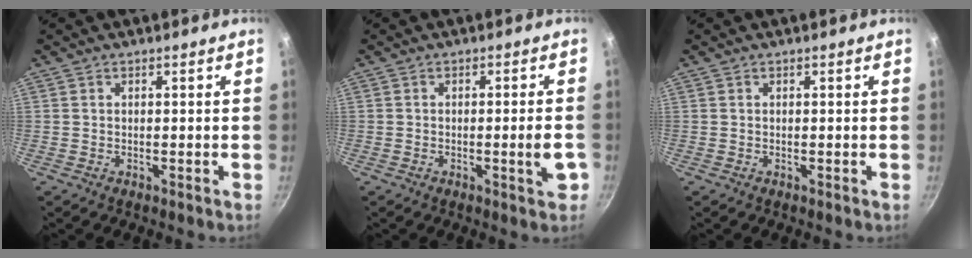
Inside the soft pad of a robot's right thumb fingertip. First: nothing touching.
{"total": 4.1, "force": [-1.2, 0.4, 3.8], "torque": [-0.050, 0.005, -0.015]}
{"total": 0.0}